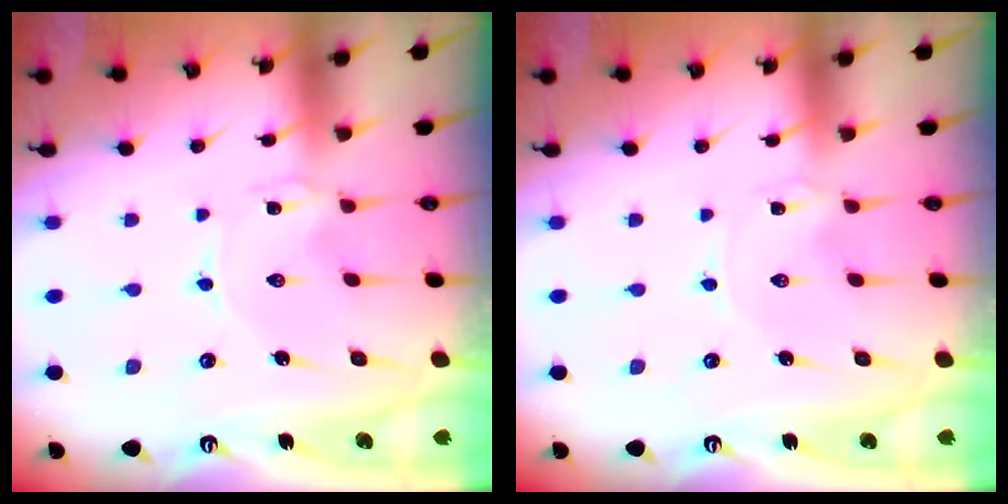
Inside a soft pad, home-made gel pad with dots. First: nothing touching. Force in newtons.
{"total": 0.0}